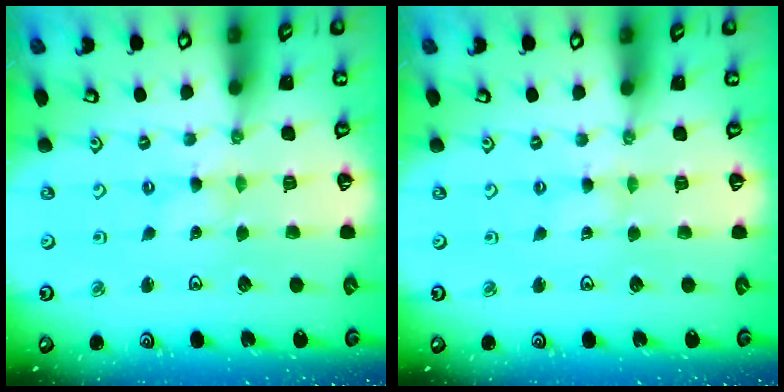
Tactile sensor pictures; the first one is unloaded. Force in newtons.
{"total": 2.0, "press": 2.0, "slide": 0.3}